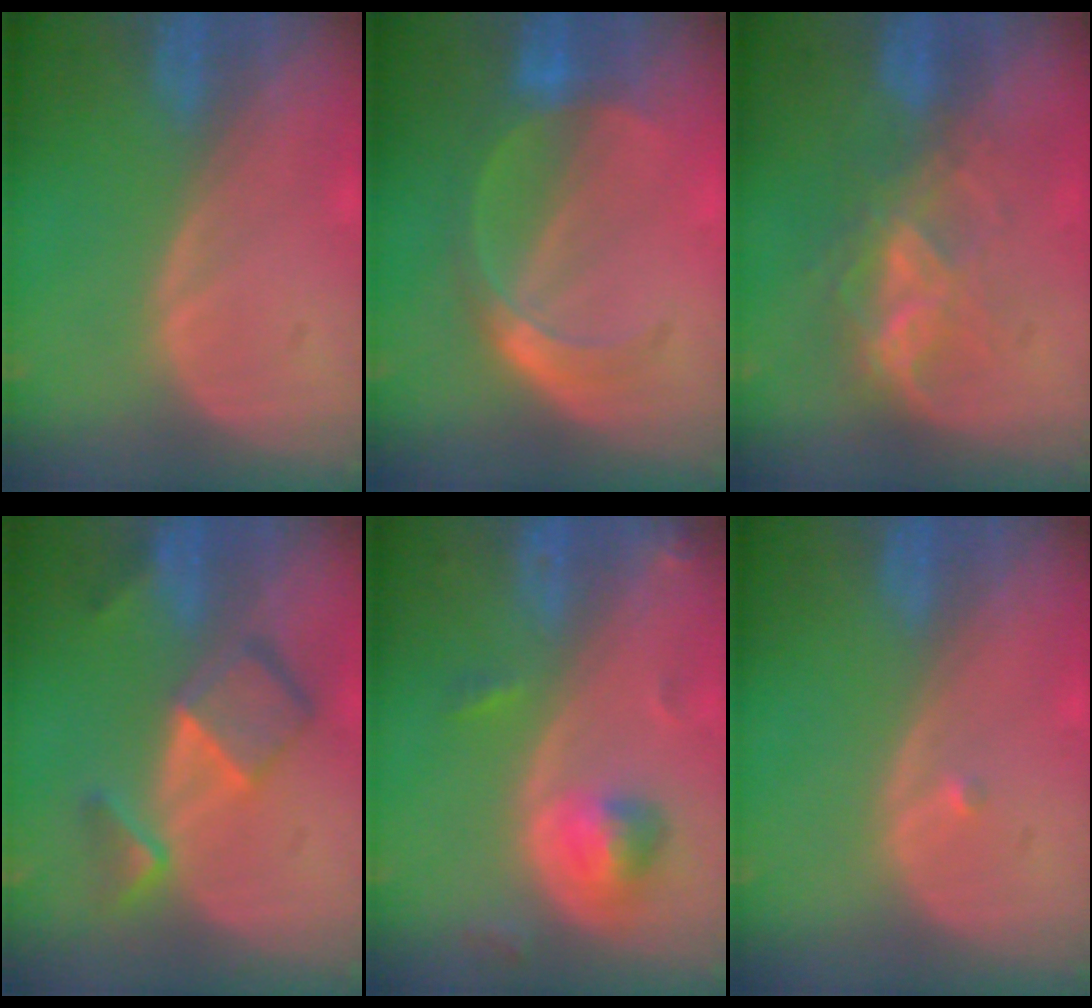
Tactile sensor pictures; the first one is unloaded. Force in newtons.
{"total": 5.5, "press": 5.2, "slide": 1.8}
{"total": 6.8, "press": 5.9, "slide": 3.4}
{"total": 7.4, "press": 6.4, "slide": 3.8}
{"total": 4.7, "press": 4.7, "slide": 0.4}
{"total": 0.6, "press": 0.5, "slide": 0.4}